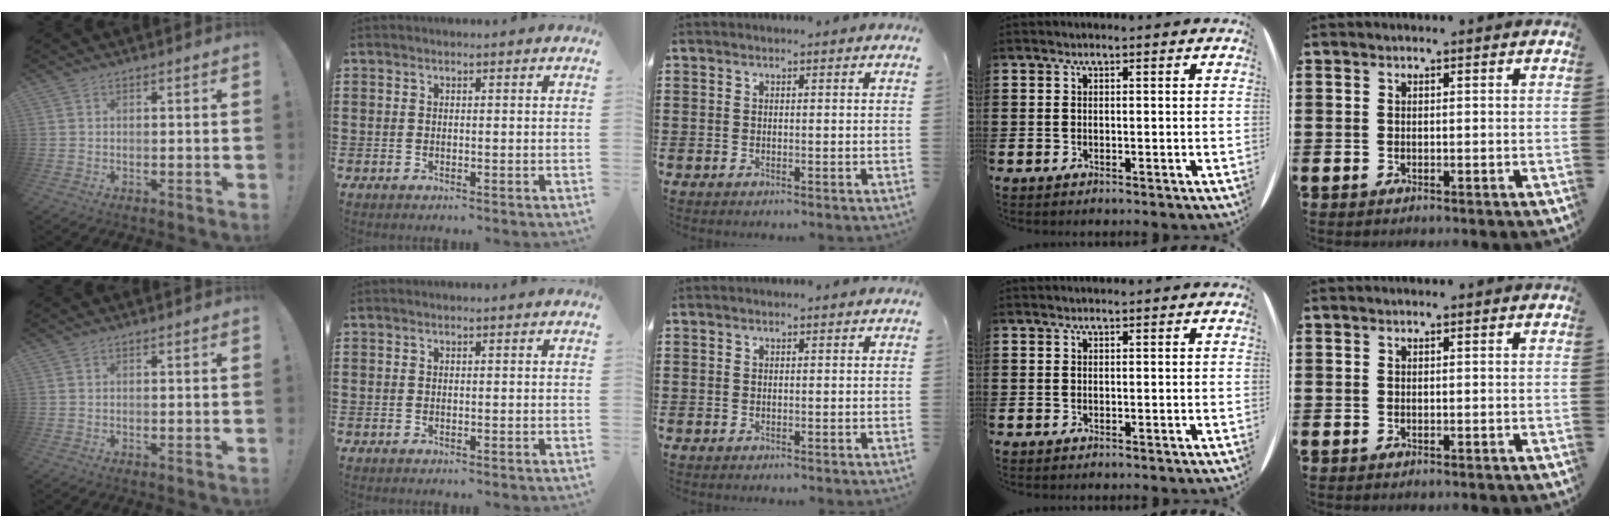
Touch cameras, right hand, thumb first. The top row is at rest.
{}